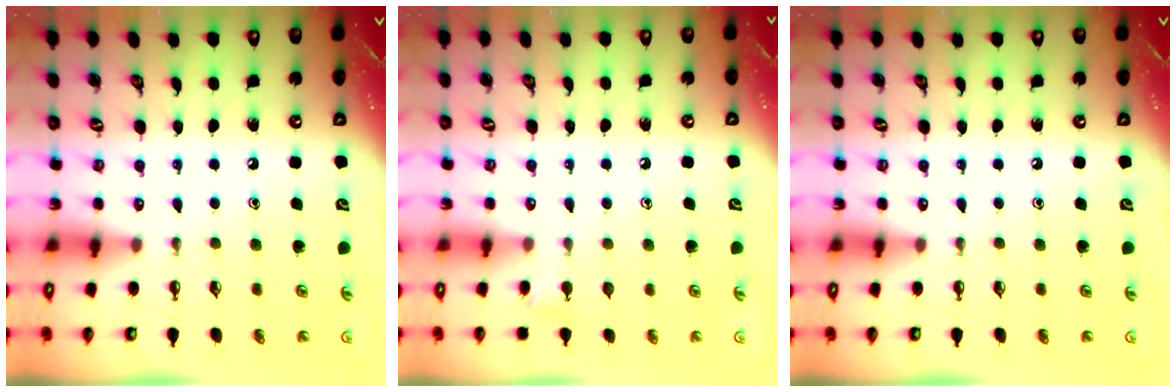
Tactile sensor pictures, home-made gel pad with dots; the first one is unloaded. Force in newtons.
{"total": 3.5, "press": 3.5, "slide": 0.5}
{"total": 0.0}